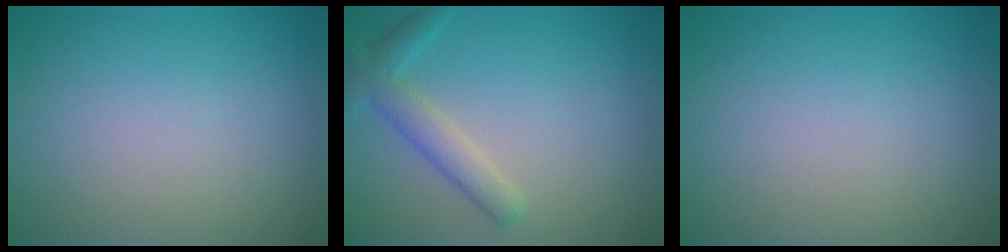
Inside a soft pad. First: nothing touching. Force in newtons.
{"total": 2.1, "press": 2.1, "slide": 0.3}
{"total": 0.0}